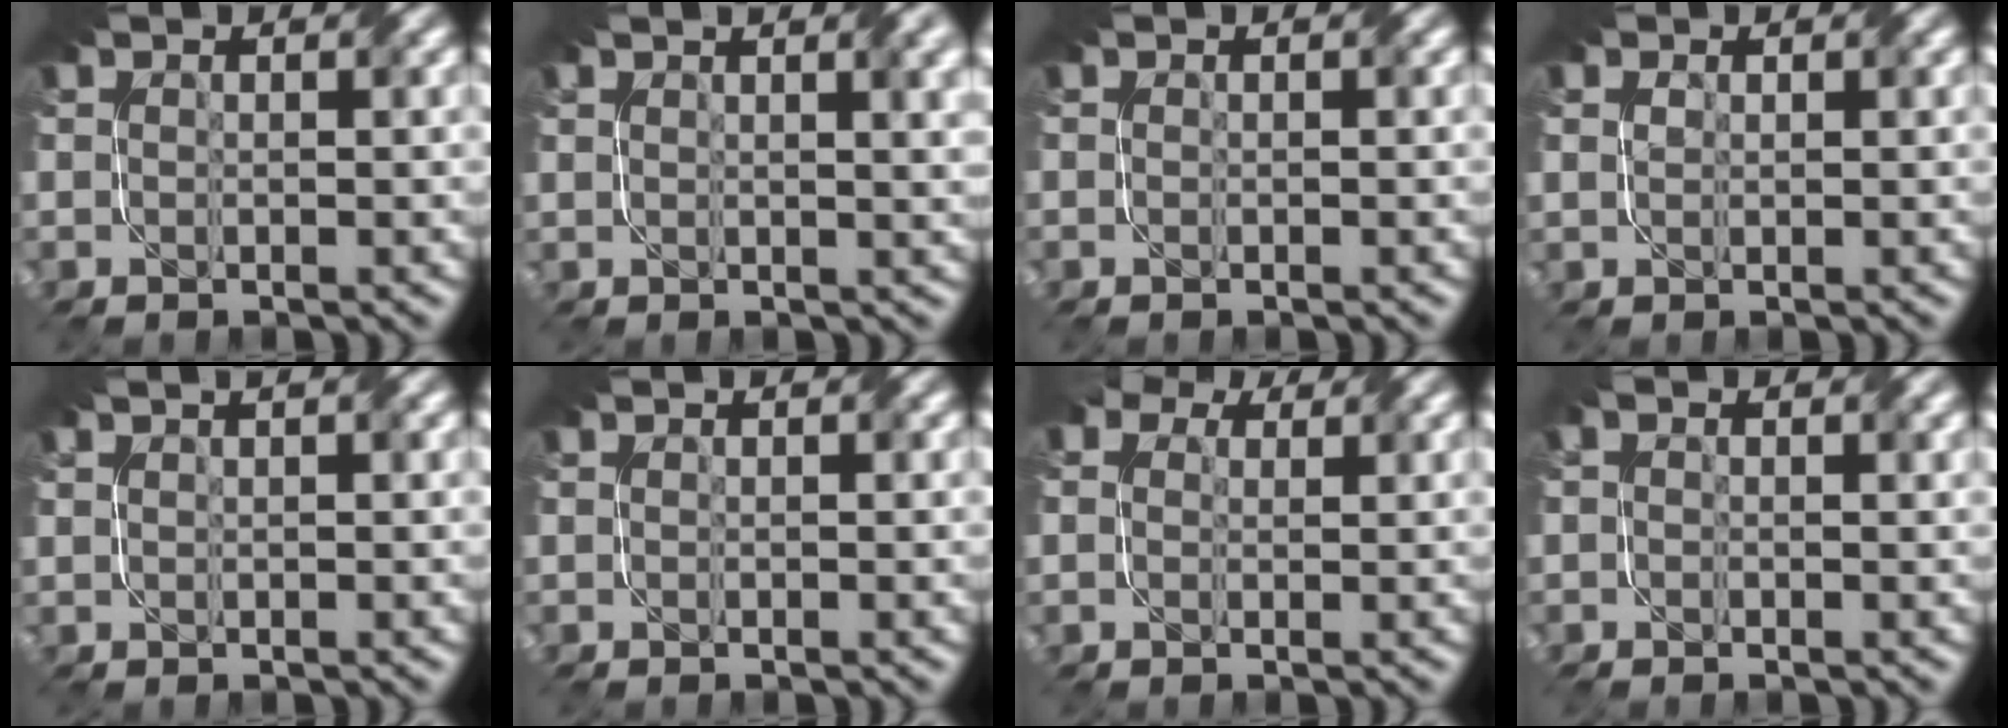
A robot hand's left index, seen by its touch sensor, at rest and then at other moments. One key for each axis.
{"total": 6.8, "fx": 3.6, "fy": 2.7, "fz": 5.1, "tx": -0.036, "ty": 0.035, "tz": 0.022}
{"total": 0.0}
{"total": 0.8, "fx": 0.4, "fy": 0.6, "fz": 0.3, "tx": -0.007, "ty": -0.001, "tz": 0.009}
{"total": 2.2, "fx": 1.5, "fy": 0.9, "fz": 1.4, "tx": -0.012, "ty": 0.006, "tz": 0.007}
{"total": 0.0}
{"total": 5.1, "fx": 2.9, "fy": 3.5, "fz": 2.5, "tx": -0.044, "ty": 0.018, "tz": 0.016}
{"total": 1.1, "fx": 0.2, "fy": 0.5, "fz": 0.9, "tx": -0.016, "ty": 0.000, "tz": 0.001}